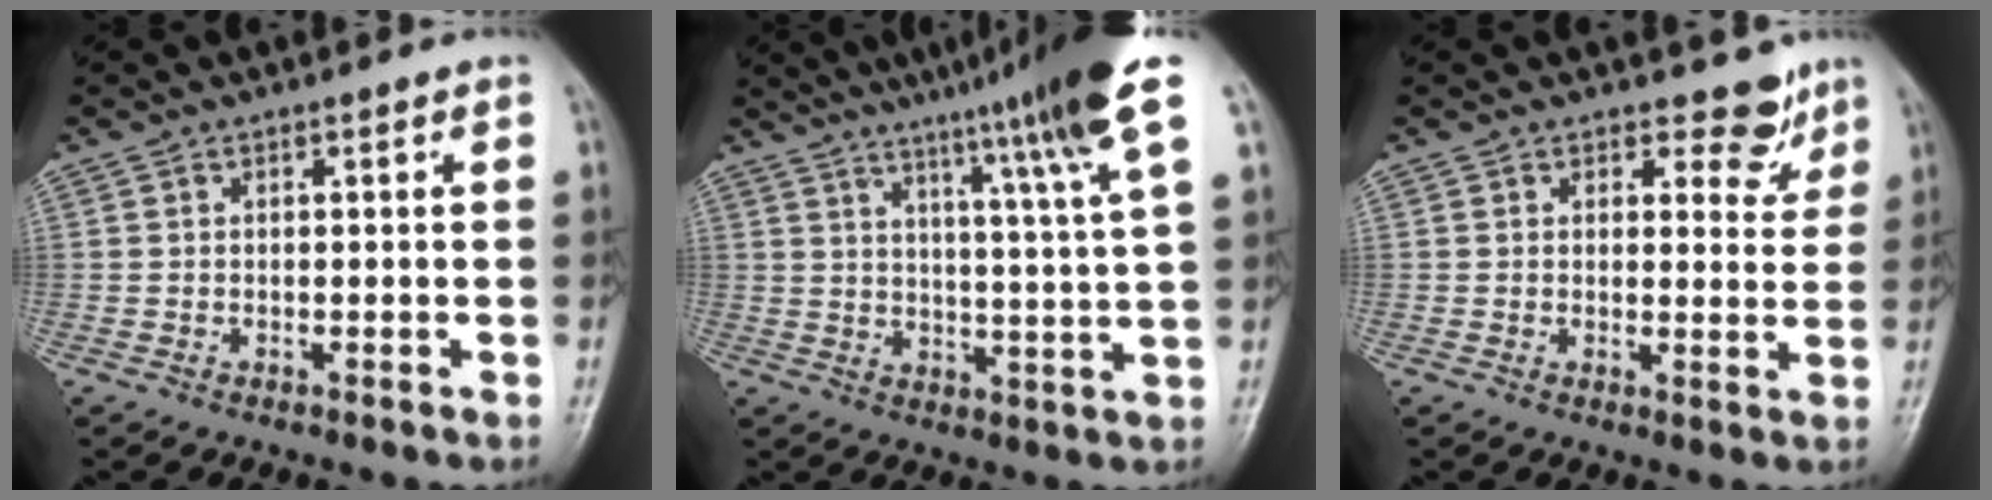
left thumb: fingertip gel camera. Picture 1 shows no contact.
{"total": 16.1, "force": [10.4, -0.6, 12.3], "torque": [-0.181, -0.039, 0.137]}
{"total": 5.0, "force": [3.8, 2.9, 1.5], "torque": [0.012, -0.027, 0.044]}